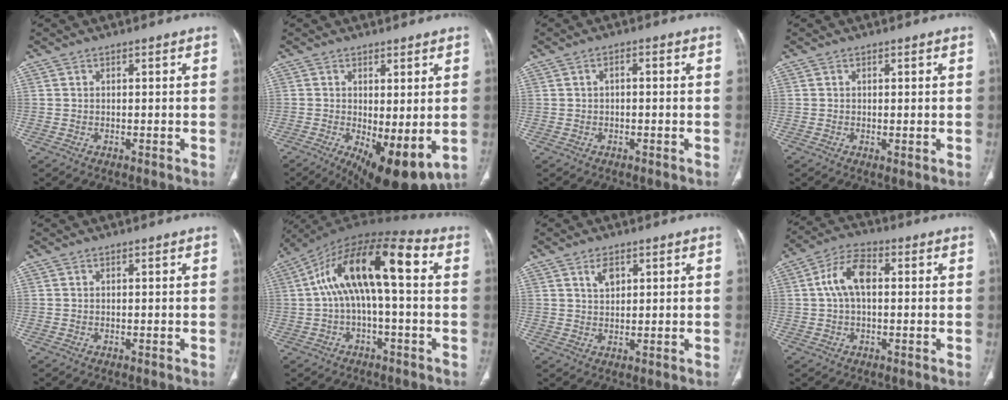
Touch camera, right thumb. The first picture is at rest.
{"total": 12.1, "force": [-2.9, 4.5, 10.8], "torque": [-0.160, -0.022, -0.028]}
{"total": 1.3, "force": [-0.1, 0.7, 1.0], "torque": [-0.016, 0.009, -0.004]}
{"total": 1.0, "force": [0.0, 0.3, 1.0], "torque": [-0.020, -0.007, 0.001]}
{"total": 0.0}
{"total": 16.0, "force": [1.7, 6.0, 14.8], "torque": [-0.259, 0.055, 0.021]}
{"total": 3.3, "force": [1.7, 1.8, 2.1], "torque": [-0.030, -0.008, 0.034]}
{"total": 8.1, "force": [1.0, 4.5, 6.6], "torque": [-0.129, 0.025, 0.013]}